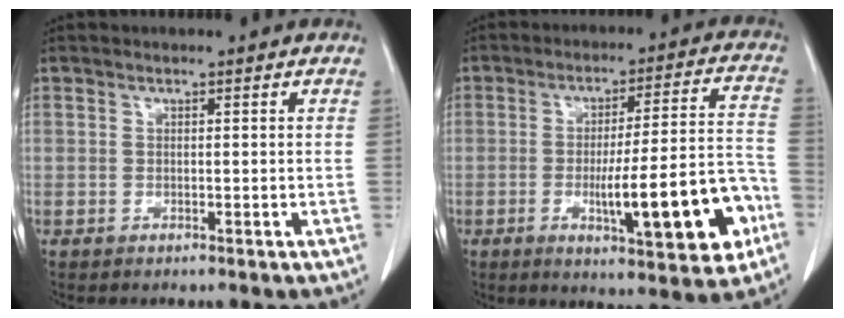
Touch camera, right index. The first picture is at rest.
{"total": 16.5, "force": [-5.3, 2.4, 15.5], "torque": [-0.210, 0.010, -0.069]}